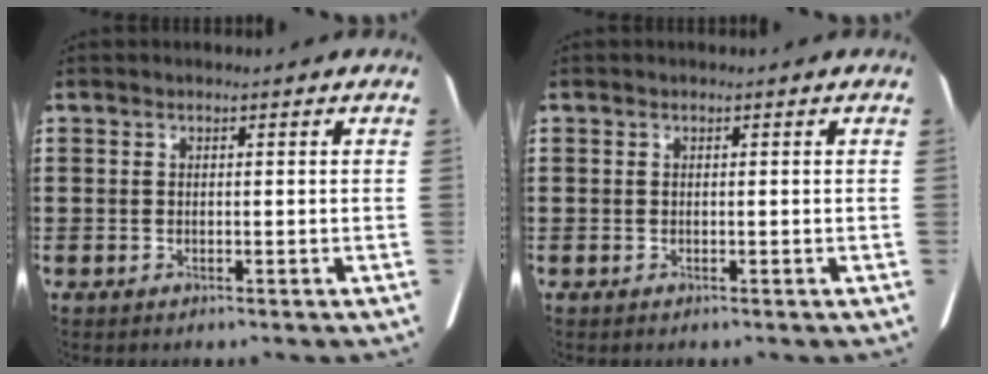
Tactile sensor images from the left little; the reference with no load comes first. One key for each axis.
{"total": 0.0}